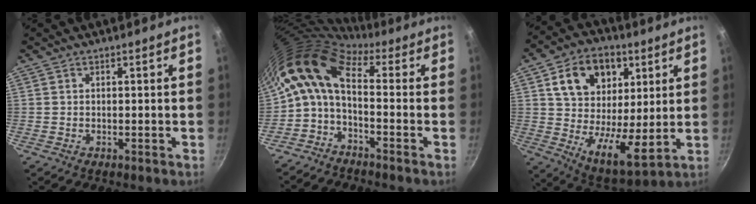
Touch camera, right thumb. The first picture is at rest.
{"total": 11.2, "force": [0.8, 5.5, 9.7], "torque": [-0.205, 0.025, 0.000]}
{"total": 19.5, "force": [6.7, 13.0, 12.9], "torque": [-0.180, -0.026, 0.111]}